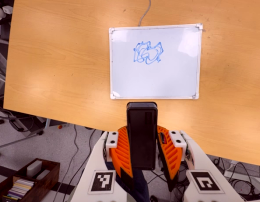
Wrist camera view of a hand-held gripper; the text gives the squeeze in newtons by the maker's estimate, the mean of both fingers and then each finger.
{"total": 9.0, "left": 7.0, "right": 11.0}